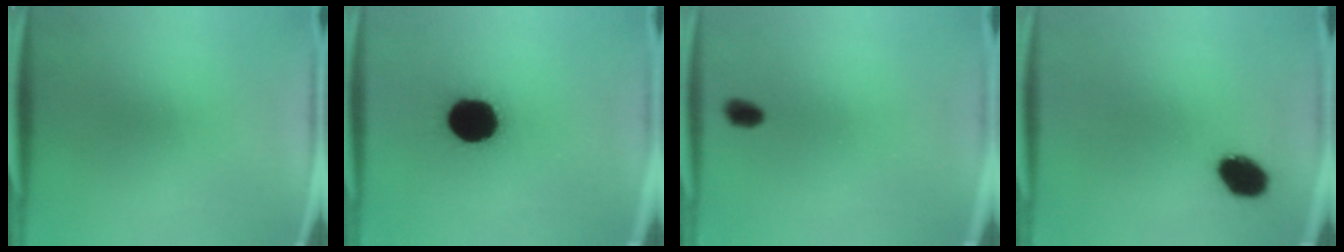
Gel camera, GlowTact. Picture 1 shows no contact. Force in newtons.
{"total": 18.6}
{"total": 2.7}
{"total": 8.0}